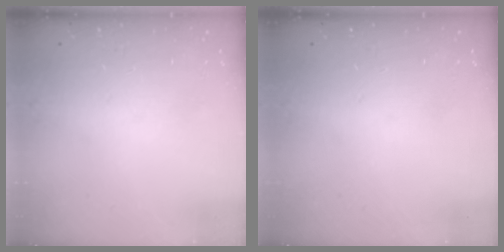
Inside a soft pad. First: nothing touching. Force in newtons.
{"total": 0.0}